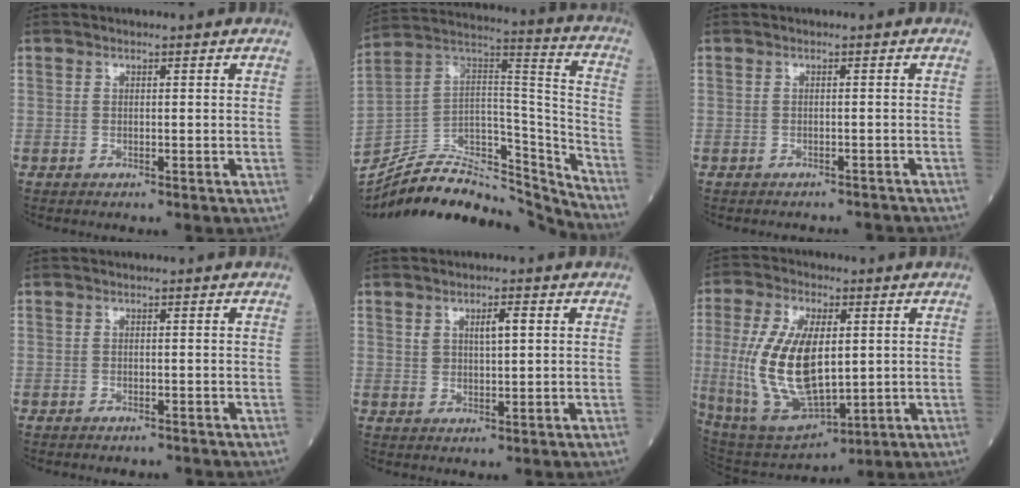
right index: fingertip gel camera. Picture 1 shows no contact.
{"total": 25.8, "force": [-24.0, 4.7, 8.4], "torque": [-0.151, 0.024, -0.385]}
{"total": 2.9, "force": [-2.8, 0.6, 0.7], "torque": [-0.004, 0.004, -0.032]}
{"total": 0.8, "force": [-0.7, 0.3, 0.2], "torque": [-0.005, 0.000, -0.010]}
{"total": 3.4, "force": [1.3, 1.1, 2.9], "torque": [-0.051, 0.003, 0.024]}
{"total": 16.5, "force": [0.6, 7.1, 14.9], "torque": [-0.312, -0.003, 0.027]}